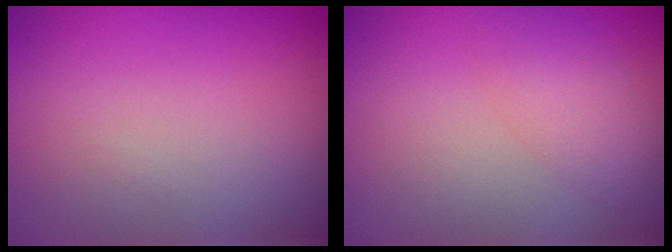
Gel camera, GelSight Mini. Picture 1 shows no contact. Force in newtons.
{"total": 2.7, "press": 2.7, "slide": 0.2}